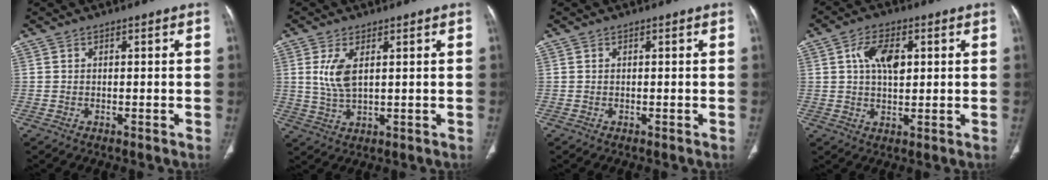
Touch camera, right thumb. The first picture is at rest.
{"total": 5.7, "force": [1.6, 2.5, 4.9], "torque": [-0.107, -0.010, 0.040]}
{"total": 0.0}
{"total": 7.6, "force": [1.9, 4.3, 6.0], "torque": [-0.095, -0.001, 0.031]}